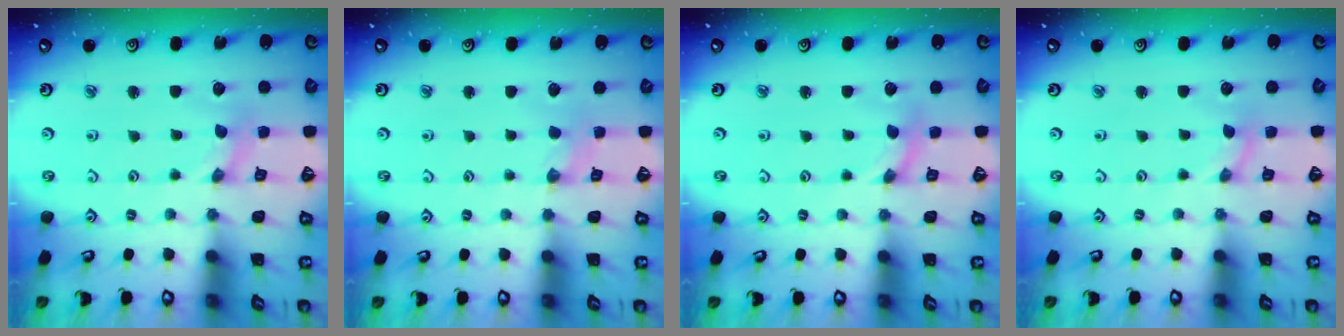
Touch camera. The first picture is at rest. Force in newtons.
{"total": 1.3, "press": 1.3, "slide": 0.2}
{"total": 0.6, "press": 0.5, "slide": 0.1}
{"total": 0.0}